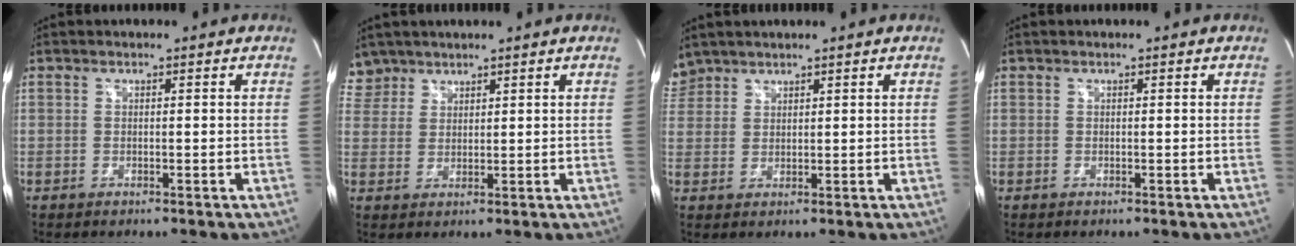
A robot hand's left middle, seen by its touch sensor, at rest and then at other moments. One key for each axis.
{"total": 3.9, "fx": 3.3, "fy": 2.0, "fz": -0.5, "tx": 0.015, "ty": 0.008, "tz": 0.067}
{"total": 3.8, "fx": 3.4, "fy": 1.8, "fz": 0.0, "tx": -0.003, "ty": 0.017, "tz": 0.074}
{"total": 0.0}